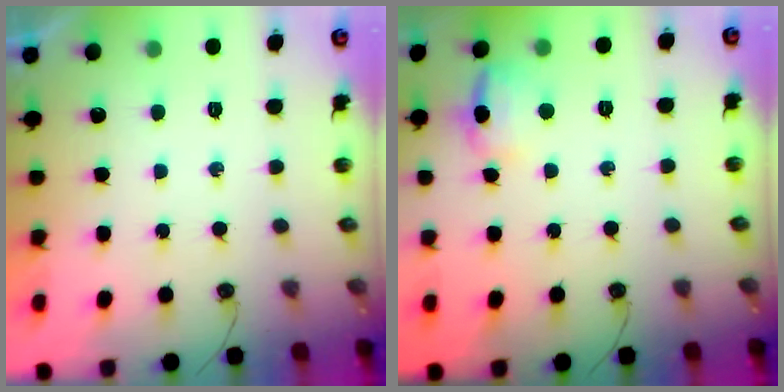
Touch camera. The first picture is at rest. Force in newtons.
{"total": 9.4, "press": 9.3, "slide": 1.3}